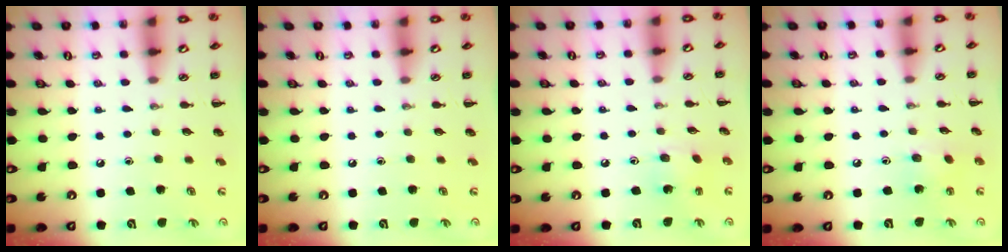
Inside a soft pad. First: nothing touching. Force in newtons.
{"total": 0.0}
{"total": 3.9, "press": 3.8, "slide": 1.0}
{"total": 3.9, "press": 3.8, "slide": 1.1}